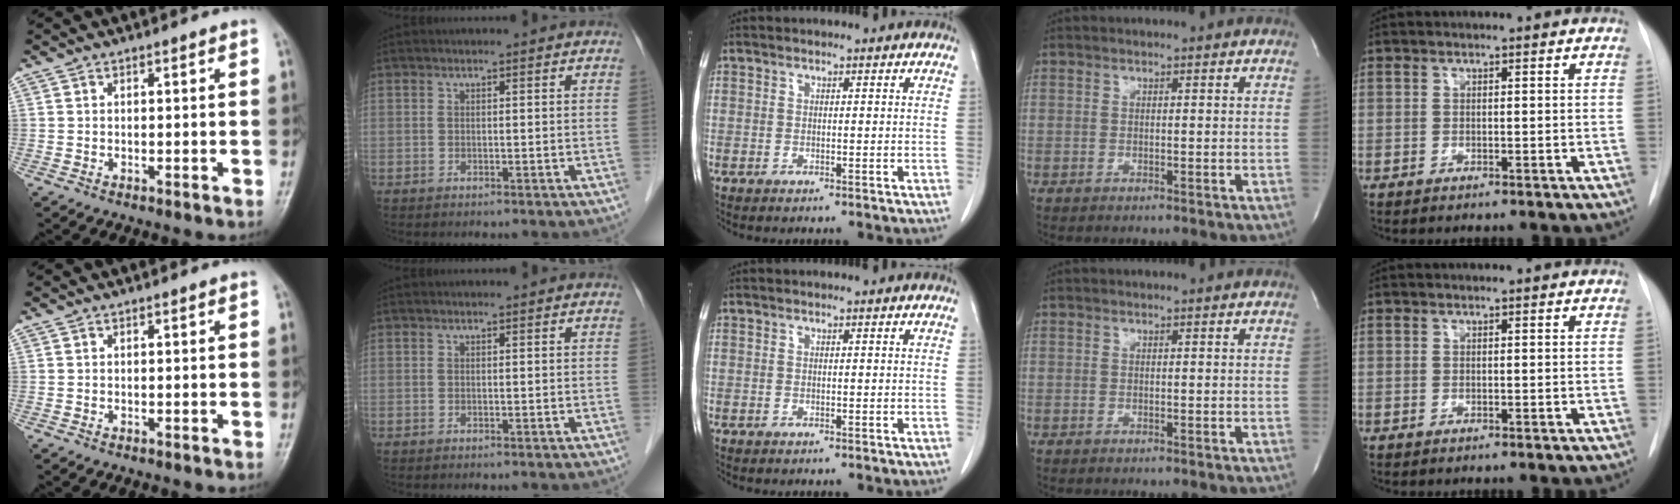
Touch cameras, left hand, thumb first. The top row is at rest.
{}